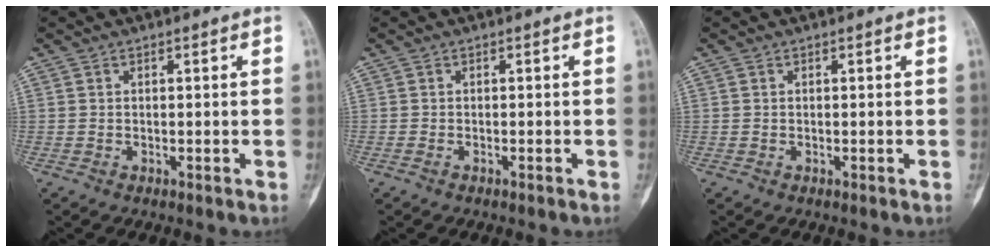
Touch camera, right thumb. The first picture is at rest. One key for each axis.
{"total": 0.5, "fx": -0.4, "fy": 0.2, "fz": 0.3, "tx": -0.010, "ty": 0.002, "tz": -0.004}
{"total": 0.0}